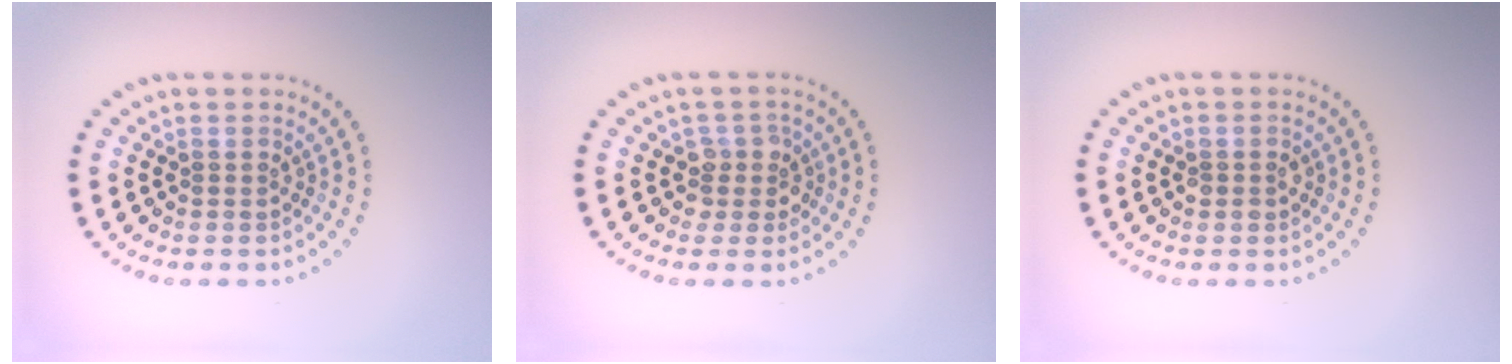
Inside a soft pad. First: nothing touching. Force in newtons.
{"total": 2.1, "press": 1.6, "slide": 1.3}
{"total": 1.0, "press": 1.0, "slide": 0.2}